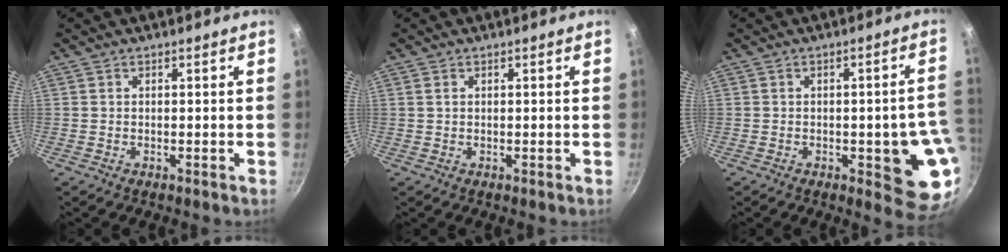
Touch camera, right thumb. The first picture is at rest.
{"total": 0.6, "force": [0.2, 0.5, 0.3], "torque": [-0.006, 0.001, 0.004]}
{"total": 12.4, "force": [-2.6, 4.2, 11.4], "torque": [-0.083, 0.009, -0.029]}